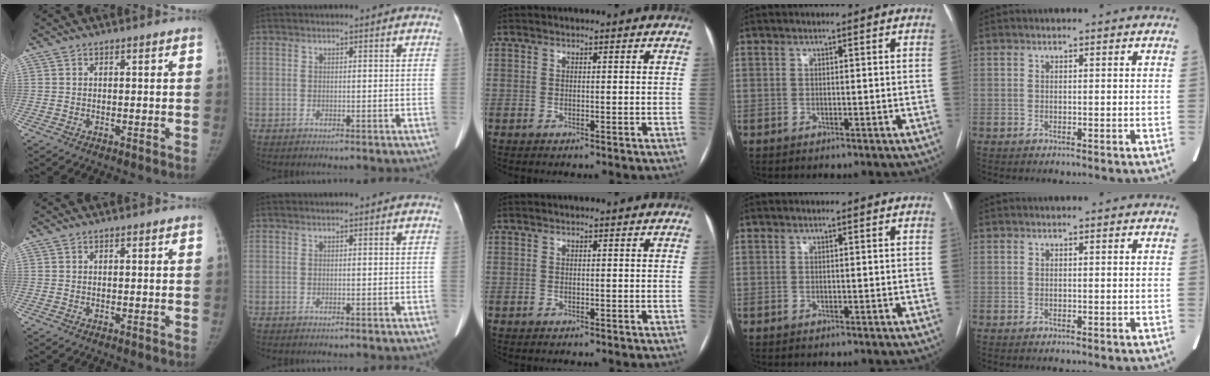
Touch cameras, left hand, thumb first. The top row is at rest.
{}